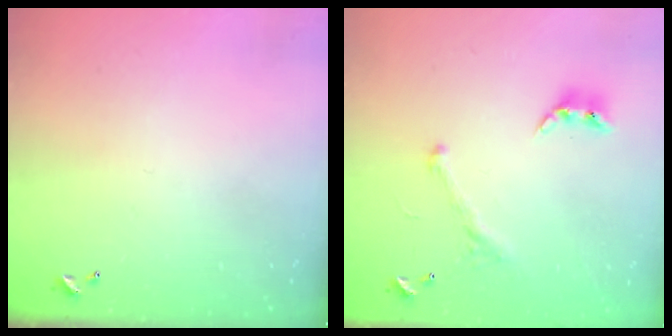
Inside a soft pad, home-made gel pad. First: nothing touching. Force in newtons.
{"total": 1.3, "press": 0.6, "slide": 1.2}